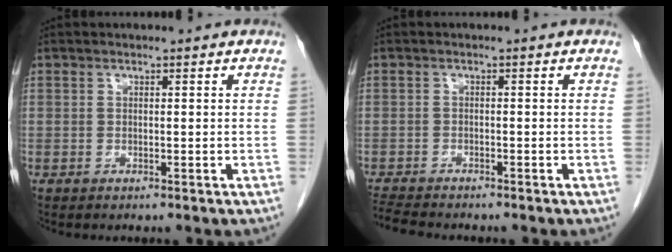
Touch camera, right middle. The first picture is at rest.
{"total": 5.1, "force": [-4.8, 0.6, 1.6], "torque": [-0.034, -0.016, -0.082]}